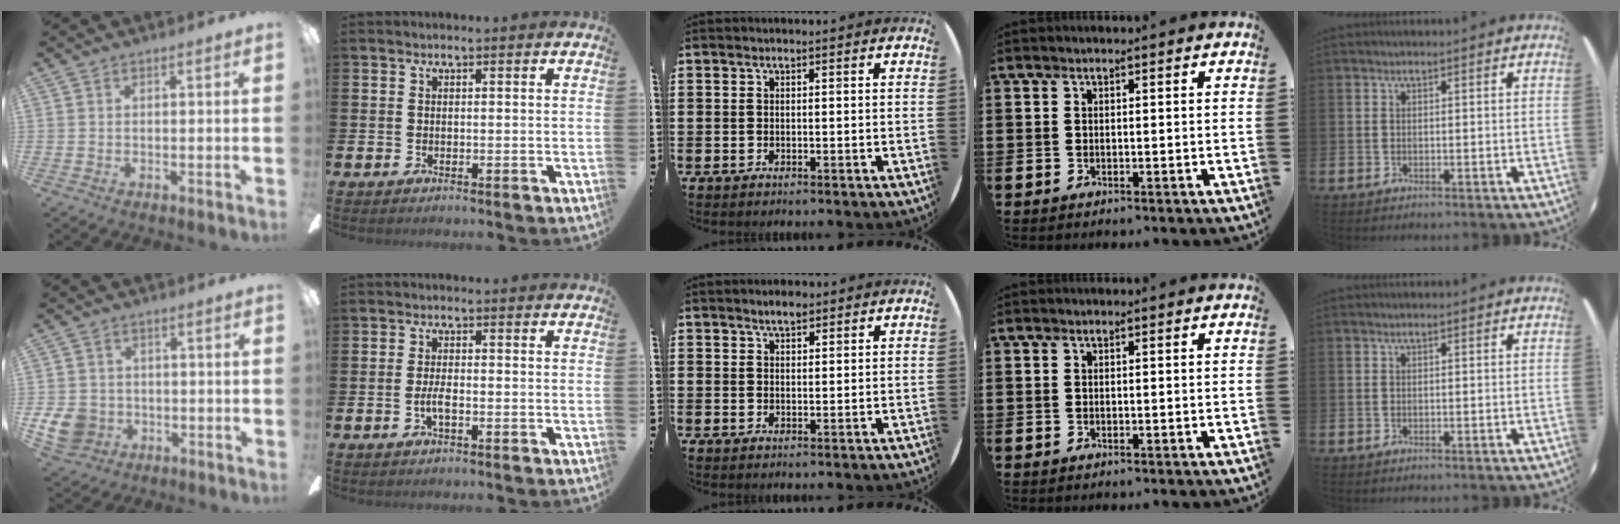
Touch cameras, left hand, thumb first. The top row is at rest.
{"thumb": {"total": 8.3, "force": [-2.4, 7.2, 3.4], "torque": [-0.082, 0.017, -0.045]}, "index": {"total": 2.2, "force": [-0.7, 0.7, 2.0], "torque": [-0.032, 0.001, -0.014]}, "middle": {"total": 2.2, "force": [1.9, 0.7, 0.8], "torque": [-0.010, -0.001, 0.034]}}